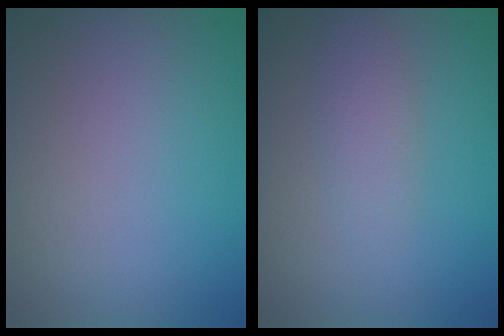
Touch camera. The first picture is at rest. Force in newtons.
{"total": 2.0, "press": 2.0, "slide": 0.1}